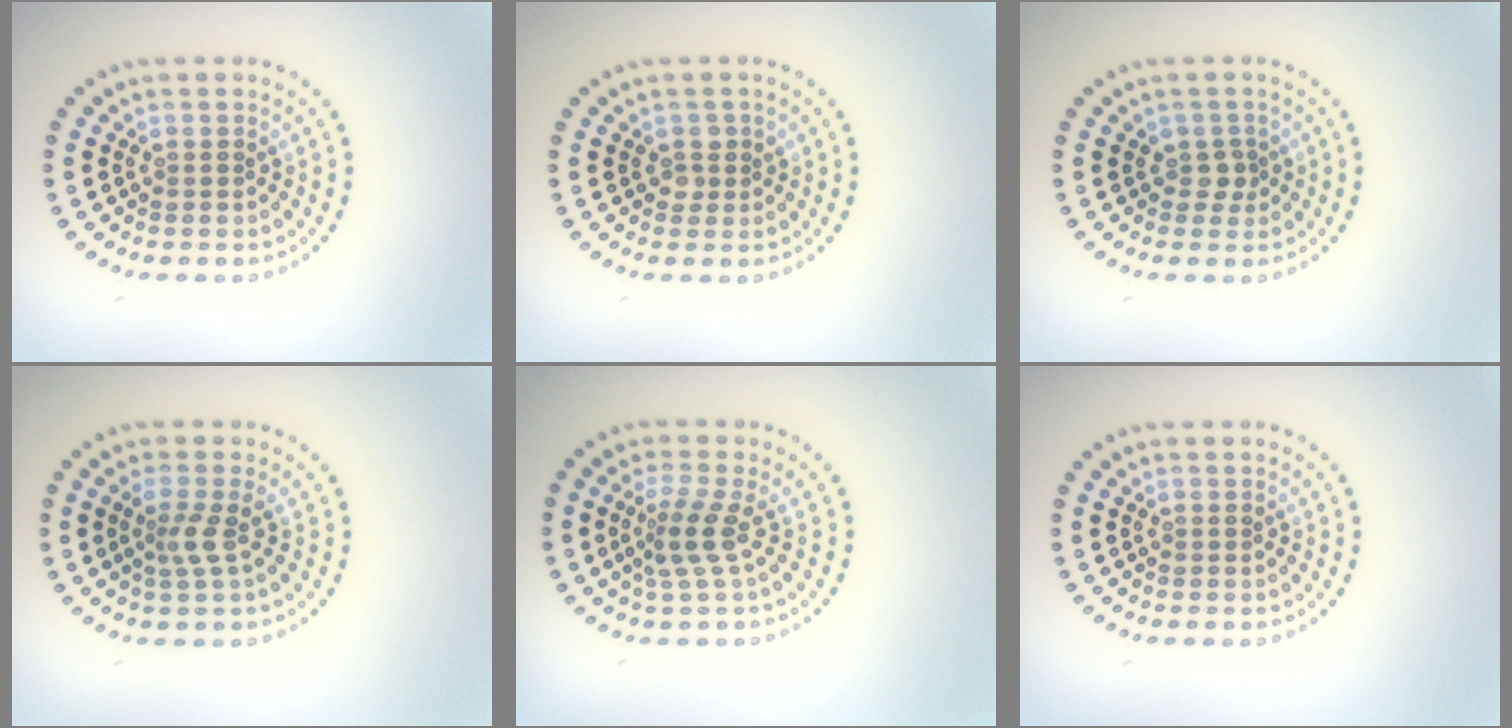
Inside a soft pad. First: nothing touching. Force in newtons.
{"total": 1.1, "press": 1.1, "slide": 0.4}
{"total": 1.3, "press": 1.0, "slide": 0.8}
{"total": 1.9, "press": 1.3, "slide": 1.4}
{"total": 2.6, "press": 1.9, "slide": 1.8}
{"total": 0.0}